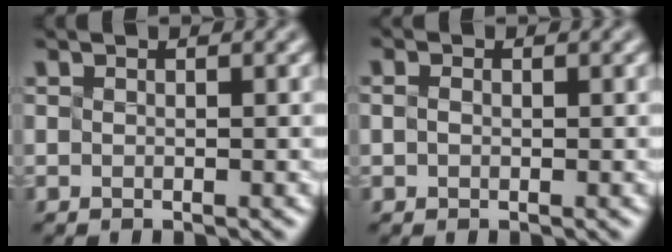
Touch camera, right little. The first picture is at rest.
{"total": 0.7, "force": [-0.6, -0.1, -0.3], "torque": [-0.001, 0.002, -0.002]}